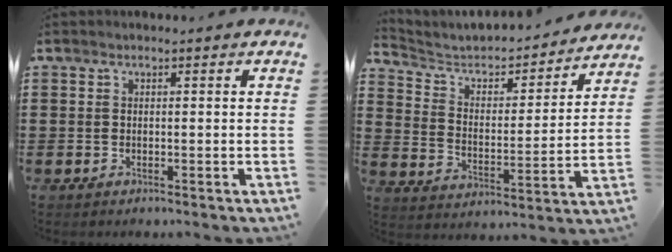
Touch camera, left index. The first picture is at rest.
{"total": 3.7, "force": [3.3, 1.5, 0.8], "torque": [-0.042, -0.031, 0.045]}